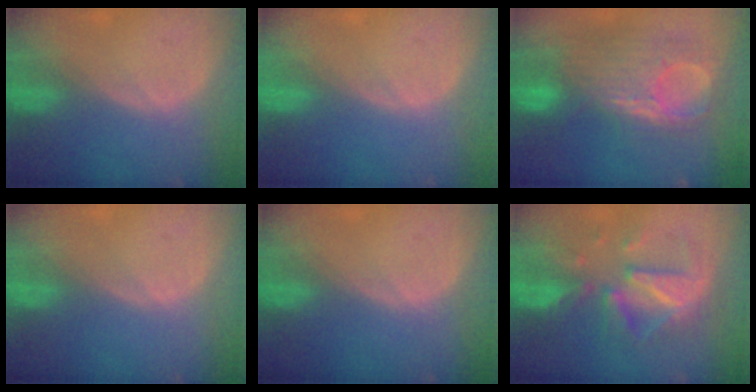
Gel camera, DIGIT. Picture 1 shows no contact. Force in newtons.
{"total": 0.0}
{"total": 11.0, "press": 10.4, "slide": 3.5}
{"total": 0.0}
{"total": 0.0}
{"total": 9.6, "press": 9.6, "slide": 0.6}